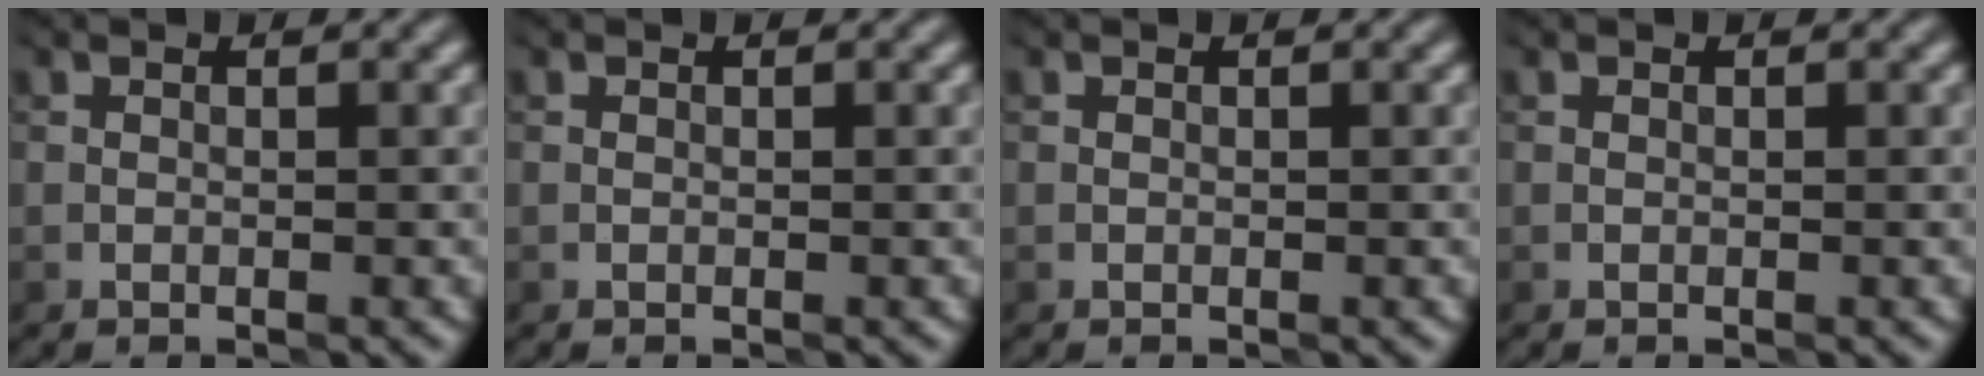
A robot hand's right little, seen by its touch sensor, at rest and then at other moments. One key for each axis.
{"total": 0.0}
{"total": 0.0}
{"total": 0.0}